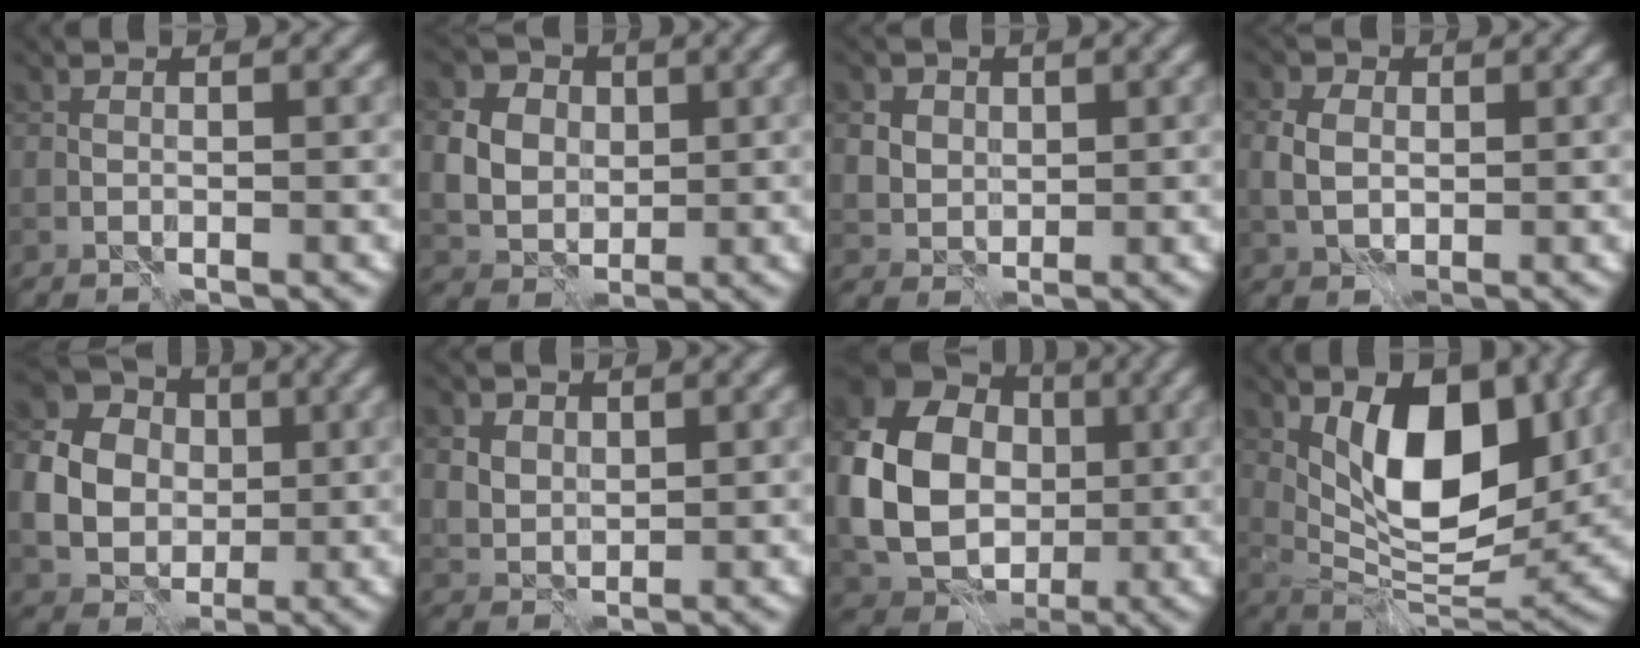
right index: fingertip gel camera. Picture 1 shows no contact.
{"total": 7.5, "force": [2.3, 6.4, 3.3], "torque": [-0.074, 0.027, 0.041]}
{"total": 5.1, "force": [2.4, 4.1, 1.8], "torque": [-0.047, 0.013, 0.039]}
{"total": 2.7, "force": [0.4, 2.2, 1.4], "torque": [-0.038, 0.002, 0.008]}
{"total": 6.6, "force": [0.4, 5.9, 2.9], "torque": [-0.075, 0.000, 0.002]}
{"total": 2.6, "force": [1.5, 2.0, 0.8], "torque": [-0.022, -0.006, 0.034]}
{"total": 12.8, "force": [0.4, 10.6, 7.2], "torque": [-0.152, -0.005, 0.002]}
{"total": 9.7, "force": [3.1, 5.0, 7.8], "torque": [-0.120, -0.011, 0.051]}